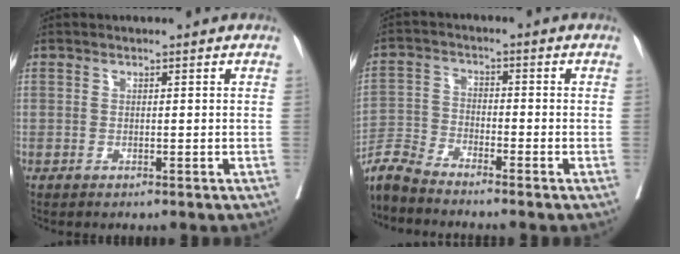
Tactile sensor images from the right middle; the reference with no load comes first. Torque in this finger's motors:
{"motor_torque": [0.03, -0.30, -0.03, 0.01]}